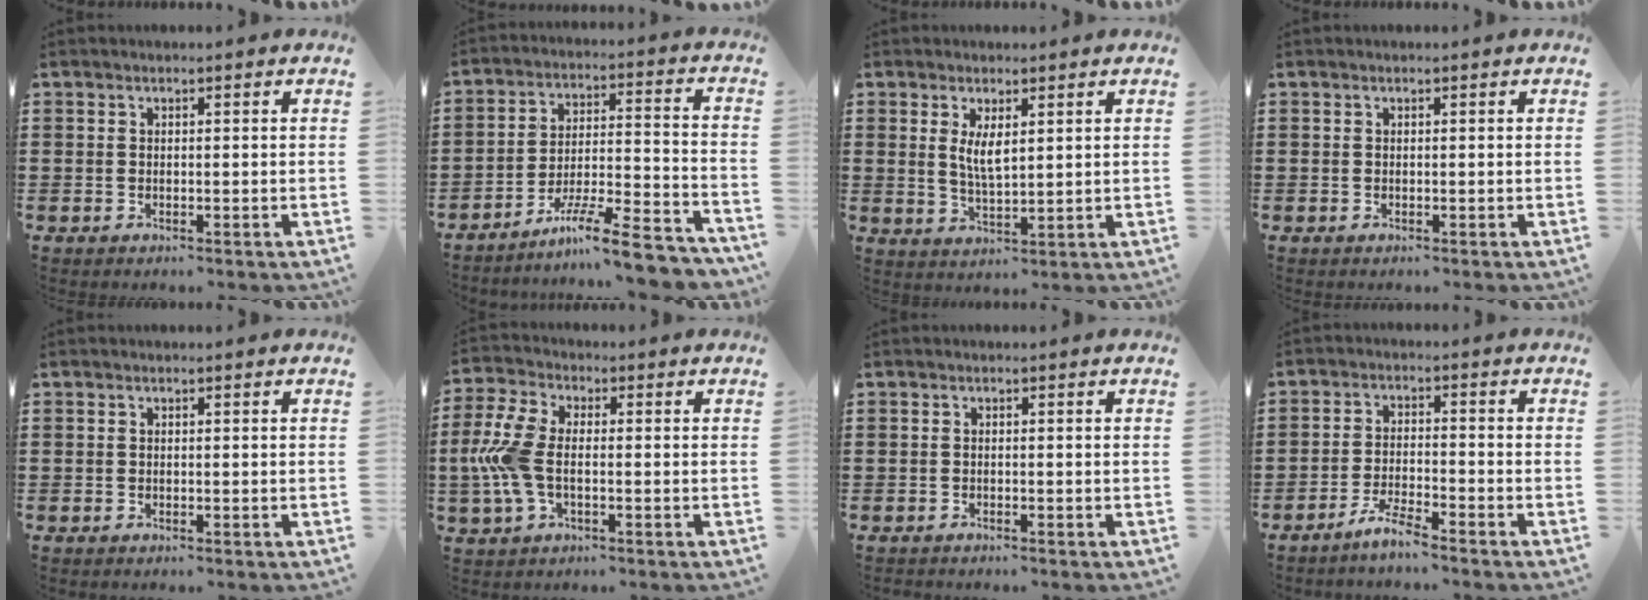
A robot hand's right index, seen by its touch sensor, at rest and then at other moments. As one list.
[{"total": 10.4, "force": [-8.5, 0.7, 5.9], "torque": [-0.088, 0.017, -0.162]}, {"total": 4.0, "force": [1.3, 1.3, 3.5], "torque": [-0.064, -0.001, 0.021]}, {"total": 0.0}, {"total": 0.0}, {"total": 8.3, "force": [-0.7, 4.3, 7.0], "torque": [-0.190, -0.011, -0.025]}, {"total": 0.5, "force": [-0.5, 0.0, 0.0], "torque": [-0.001, -0.002, -0.011]}, {"total": 3.8, "force": [-3.5, -0.2, 1.5], "torque": [-0.041, -0.001, -0.072]}]